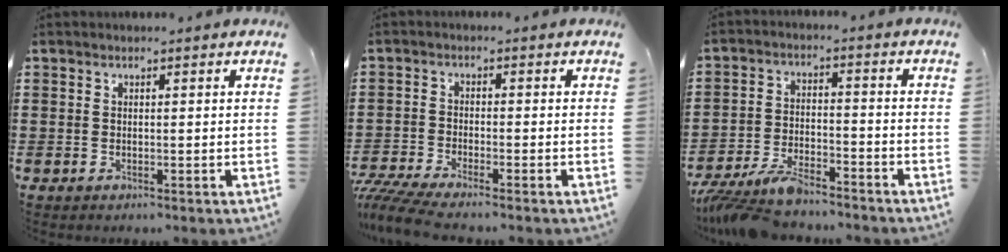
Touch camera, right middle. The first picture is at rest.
{"total": 3.9, "force": [-3.6, 0.0, 1.5], "torque": [-0.056, -0.021, -0.078]}
{"total": 7.1, "force": [-6.4, 1.5, 2.6], "torque": [-0.071, 0.001, -0.129]}